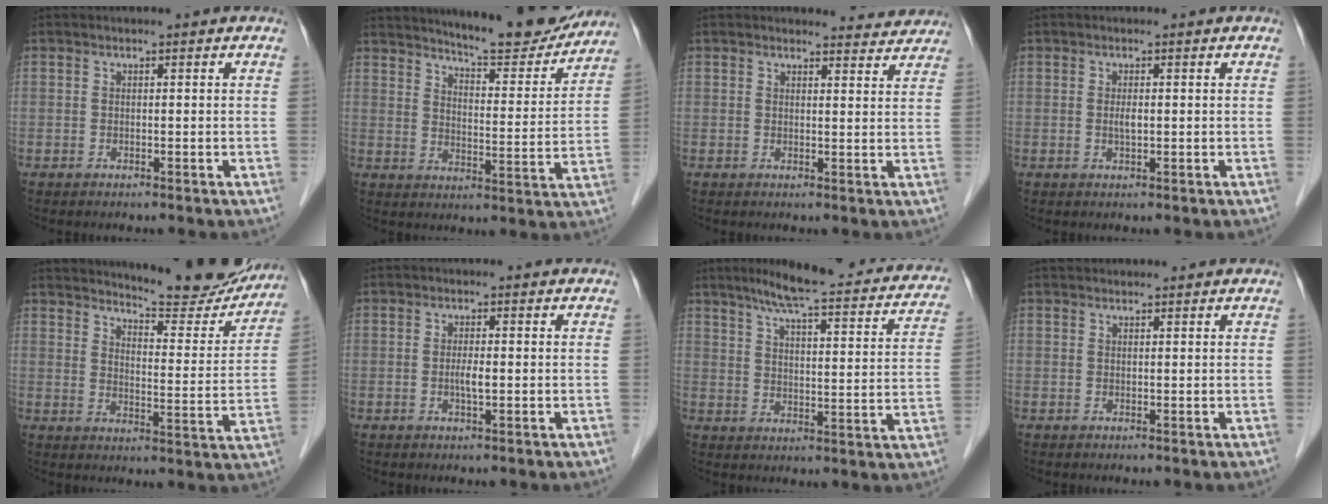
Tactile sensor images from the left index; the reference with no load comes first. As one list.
[{"total": 15.4, "force": [14.3, 1.7, 5.4], "torque": [-0.079, -0.028, 0.189]}, {"total": 5.1, "force": [5.0, 1.1, -0.2], "torque": [0.010, -0.009, 0.040]}, {"total": 1.2, "force": [0.1, 0.3, 1.2], "torque": [-0.024, -0.001, 0.001]}, {"total": 16.6, "force": [15.7, 2.1, 5.0], "torque": [-0.064, -0.051, 0.196]}, {"total": 1.8, "force": [-0.3, 0.3, 1.8], "torque": [-0.036, 0.000, -0.004]}, {"total": 21.9, "force": [18.2, 3.4, 11.8], "torque": [-0.158, 0.006, 0.222]}, {"total": 2.8, "force": [2.7, 0.5, 0.5], "torque": [-0.007, 0.031, 0.039]}]